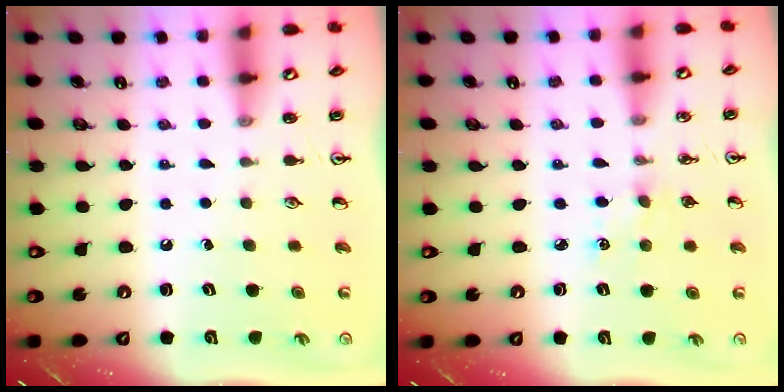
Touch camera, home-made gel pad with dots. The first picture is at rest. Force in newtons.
{"total": 2.7, "press": 2.7, "slide": 0.4}